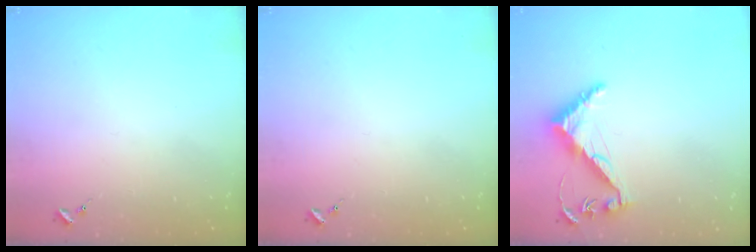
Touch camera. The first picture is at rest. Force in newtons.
{"total": 0.0}
{"total": 7.3, "press": 7.3, "slide": 0.6}